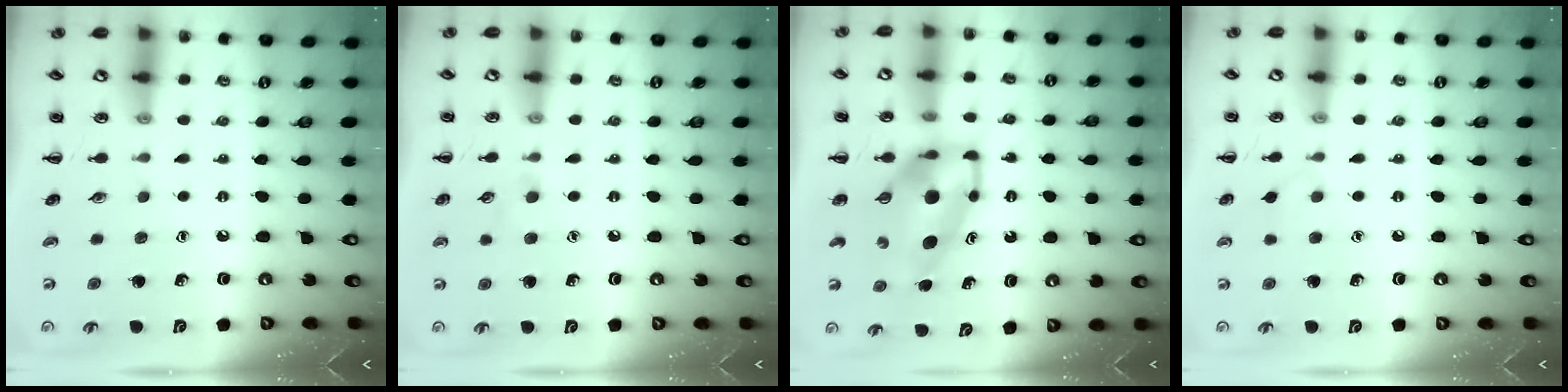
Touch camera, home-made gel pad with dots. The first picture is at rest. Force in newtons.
{"total": 4.5, "press": 4.1, "slide": 1.7}
{"total": 6.9, "press": 6.7, "slide": 1.5}
{"total": 3.7, "press": 3.4, "slide": 1.4}